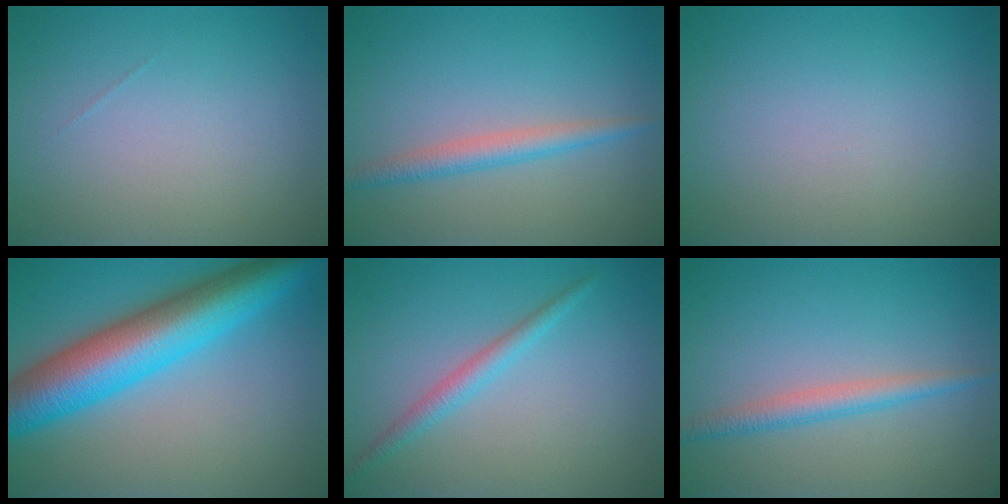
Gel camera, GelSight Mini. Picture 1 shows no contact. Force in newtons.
{"total": 2.3, "press": 2.3, "slide": 0.1}
{"total": 0.0}
{"total": 10.9, "press": 10.9, "slide": 0.2}
{"total": 2.0, "press": 2.0, "slide": 0.0}
{"total": 2.3, "press": 2.3, "slide": 0.1}